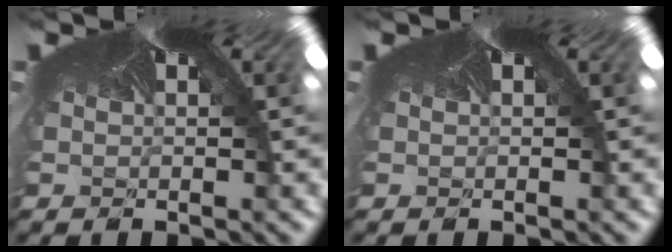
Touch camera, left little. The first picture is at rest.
{"total": 0.0}